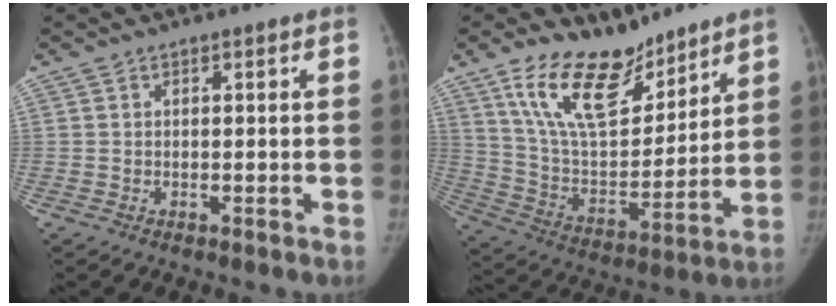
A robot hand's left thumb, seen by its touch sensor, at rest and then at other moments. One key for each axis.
{"total": 17.7, "fx": 12.8, "fy": 7.9, "fz": 9.4, "tx": -0.124, "ty": -0.078, "tz": 0.242}